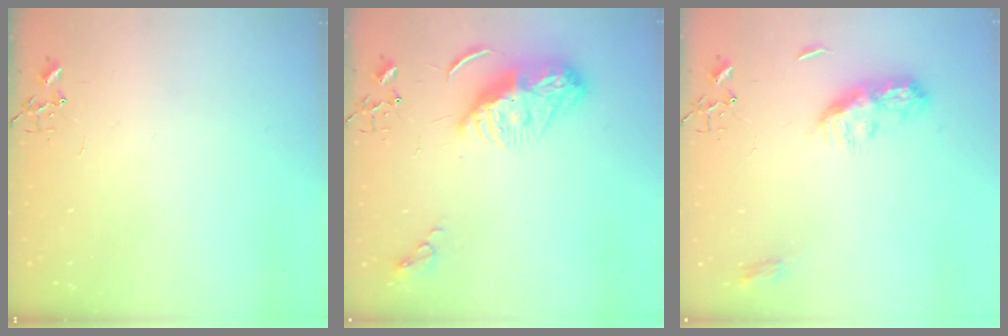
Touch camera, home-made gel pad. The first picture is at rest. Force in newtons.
{"total": 10.0, "press": 10.0, "slide": 0.9}
{"total": 9.9, "press": 9.9, "slide": 0.2}